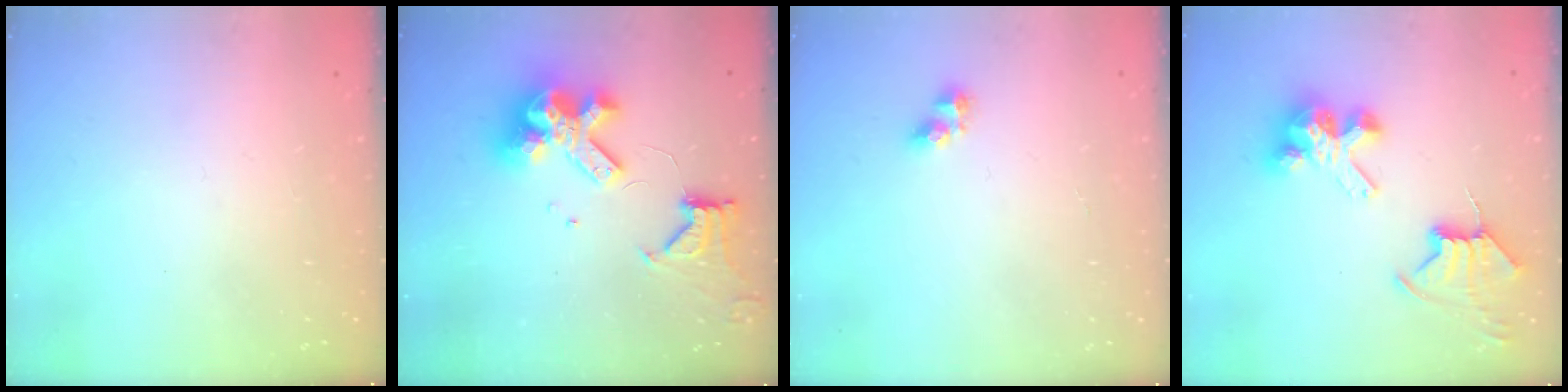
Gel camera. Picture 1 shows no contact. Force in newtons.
{"total": 14.6, "press": 14.5, "slide": 1.8}
{"total": 5.1, "press": 5.0, "slide": 0.4}
{"total": 9.8, "press": 9.7, "slide": 1.2}